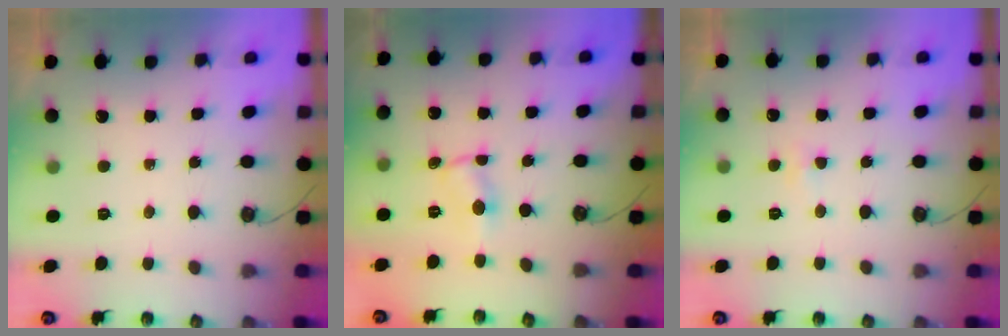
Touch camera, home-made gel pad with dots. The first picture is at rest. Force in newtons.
{"total": 1.1, "press": 1.1, "slide": 0.2}
{"total": 2.9, "press": 2.8, "slide": 0.6}